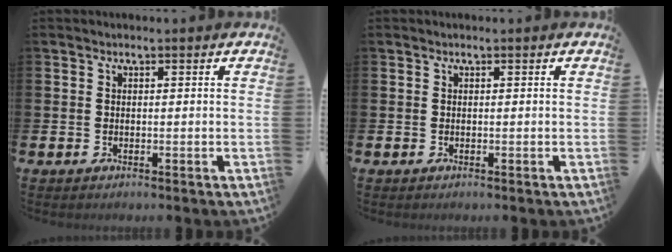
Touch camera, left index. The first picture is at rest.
{"total": 0.0}